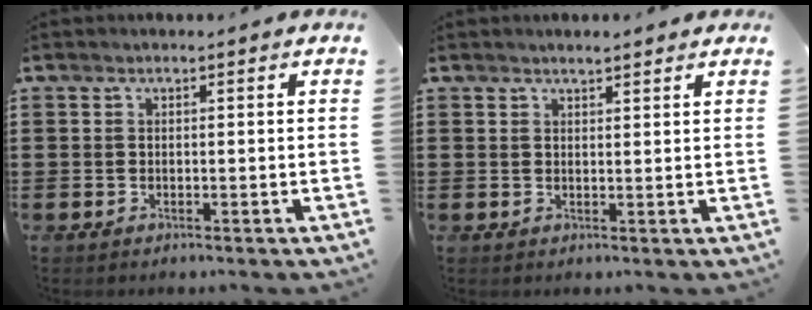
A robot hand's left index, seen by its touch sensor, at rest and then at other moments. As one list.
[{"total": 1.6, "force": [1.5, 0.2, 0.7], "torque": [-0.015, 0.004, 0.028]}]